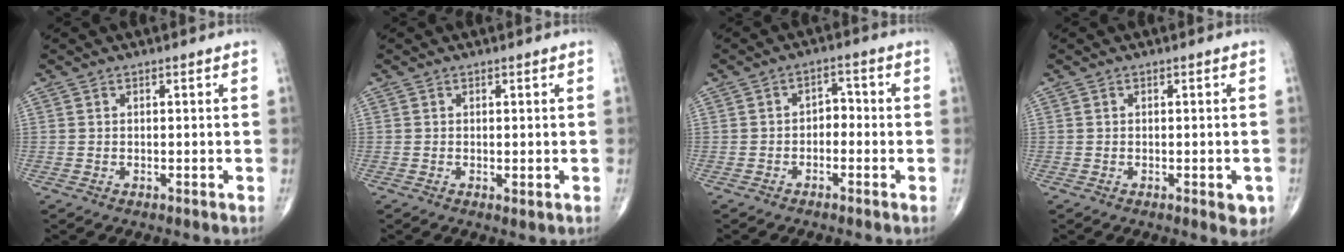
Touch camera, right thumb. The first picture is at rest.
{"total": 0.7, "force": [0.0, 0.3, 0.6], "torque": [-0.014, -0.004, 0.001]}
{"total": 3.2, "force": [-1.1, 2.2, 2.0], "torque": [-0.013, 0.024, -0.028]}
{"total": 2.9, "force": [-1.0, 1.2, 2.4], "torque": [-0.015, -0.002, -0.011]}